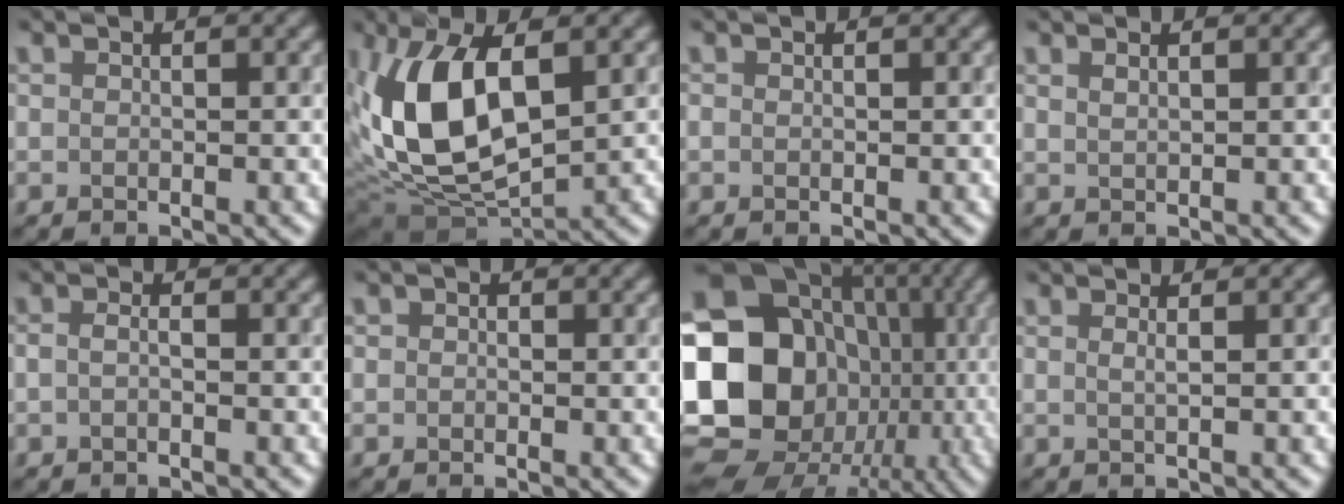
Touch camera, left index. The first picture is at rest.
{"total": 11.0, "force": [1.2, 5.4, 9.5], "torque": [-0.218, -0.001, 0.045]}
{"total": 0.6, "force": [-0.2, -0.4, -0.4], "torque": [-0.002, -0.001, 0.007]}
{"total": 1.4, "force": [1.2, 0.4, 0.6], "torque": [-0.002, 0.016, 0.009]}
{"total": 1.1, "force": [-0.9, -0.6, -0.2], "torque": [-0.010, -0.005, 0.001]}
{"total": 1.1, "force": [-0.6, -0.5, -0.8], "torque": [-0.001, 0.001, 0.010]}
{"total": 21.8, "force": [-2.7, 19.5, 9.3], "torque": [-0.200, 0.012, -0.069]}
{"total": 1.4, "force": [0.7, 0.4, 1.1], "torque": [-0.013, 0.012, -0.005]}